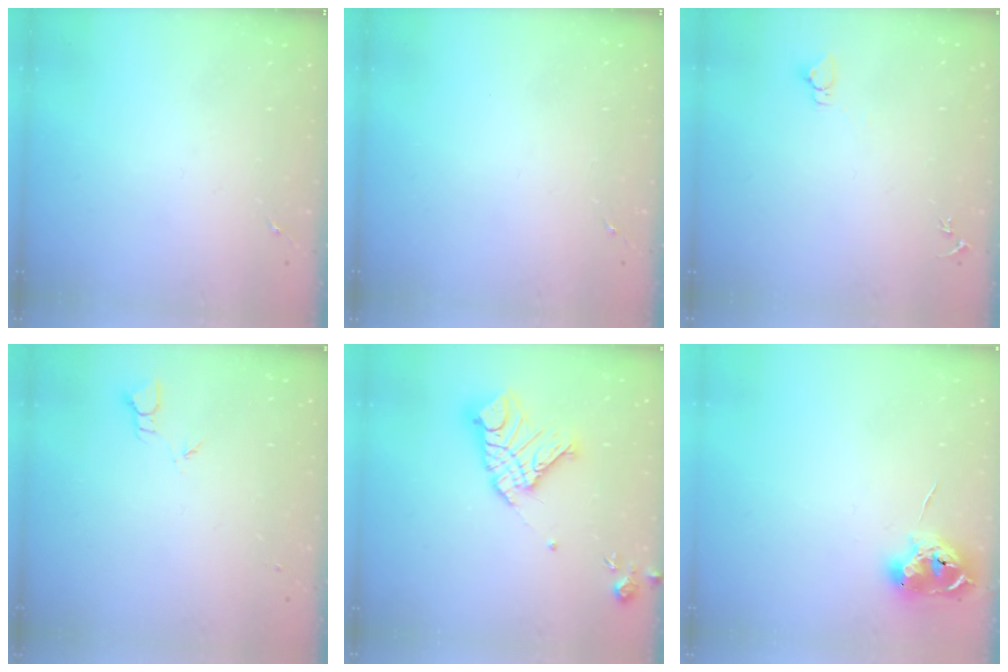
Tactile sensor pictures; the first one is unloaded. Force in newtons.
{"total": 0.0}
{"total": 2.8, "press": 2.8, "slide": 0.2}
{"total": 2.0, "press": 2.0, "slide": 0.1}
{"total": 15.8, "press": 15.7, "slide": 1.9}
{"total": 9.6, "press": 9.6, "slide": 0.6}